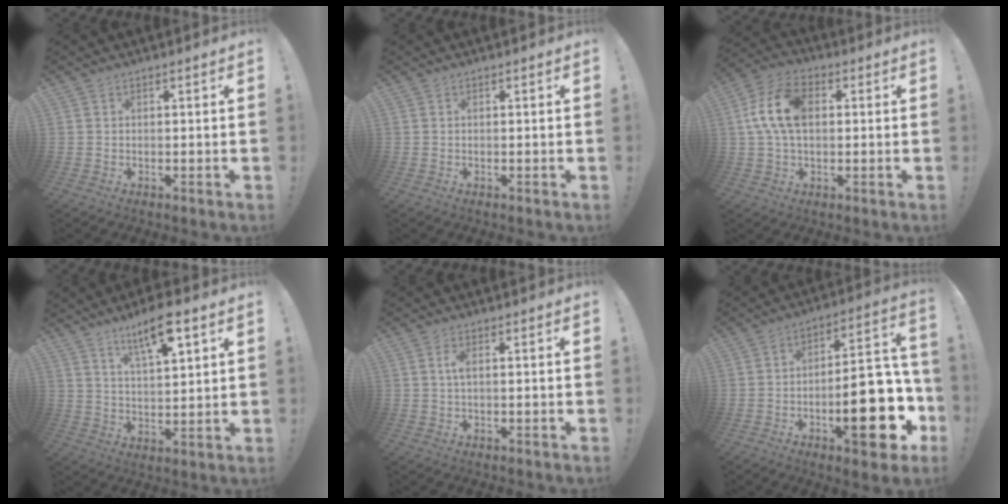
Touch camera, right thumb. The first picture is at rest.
{"total": 0.0}
{"total": 13.3, "force": [1.9, 8.3, 10.2], "torque": [-0.208, 0.013, 0.040]}
{"total": 10.7, "force": [6.4, 2.5, 8.2], "torque": [-0.127, -0.030, 0.104]}
{"total": 2.2, "force": [0.3, 0.5, 2.1], "torque": [-0.043, 0.003, 0.004]}
{"total": 22.4, "force": [-7.5, 8.5, 19.3], "torque": [-0.244, 0.043, -0.110]}